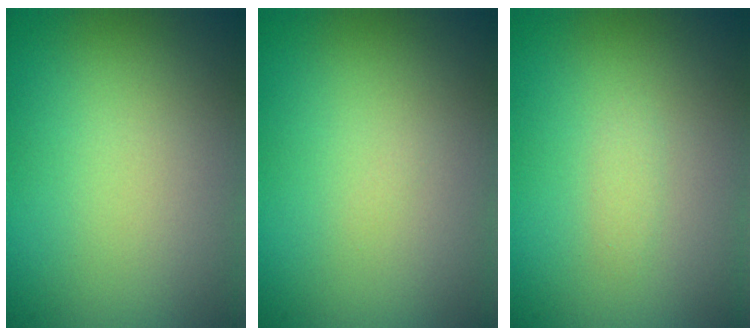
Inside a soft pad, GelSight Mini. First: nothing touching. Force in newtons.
{"total": 0.0}
{"total": 0.6, "press": 0.6, "slide": 0.0}